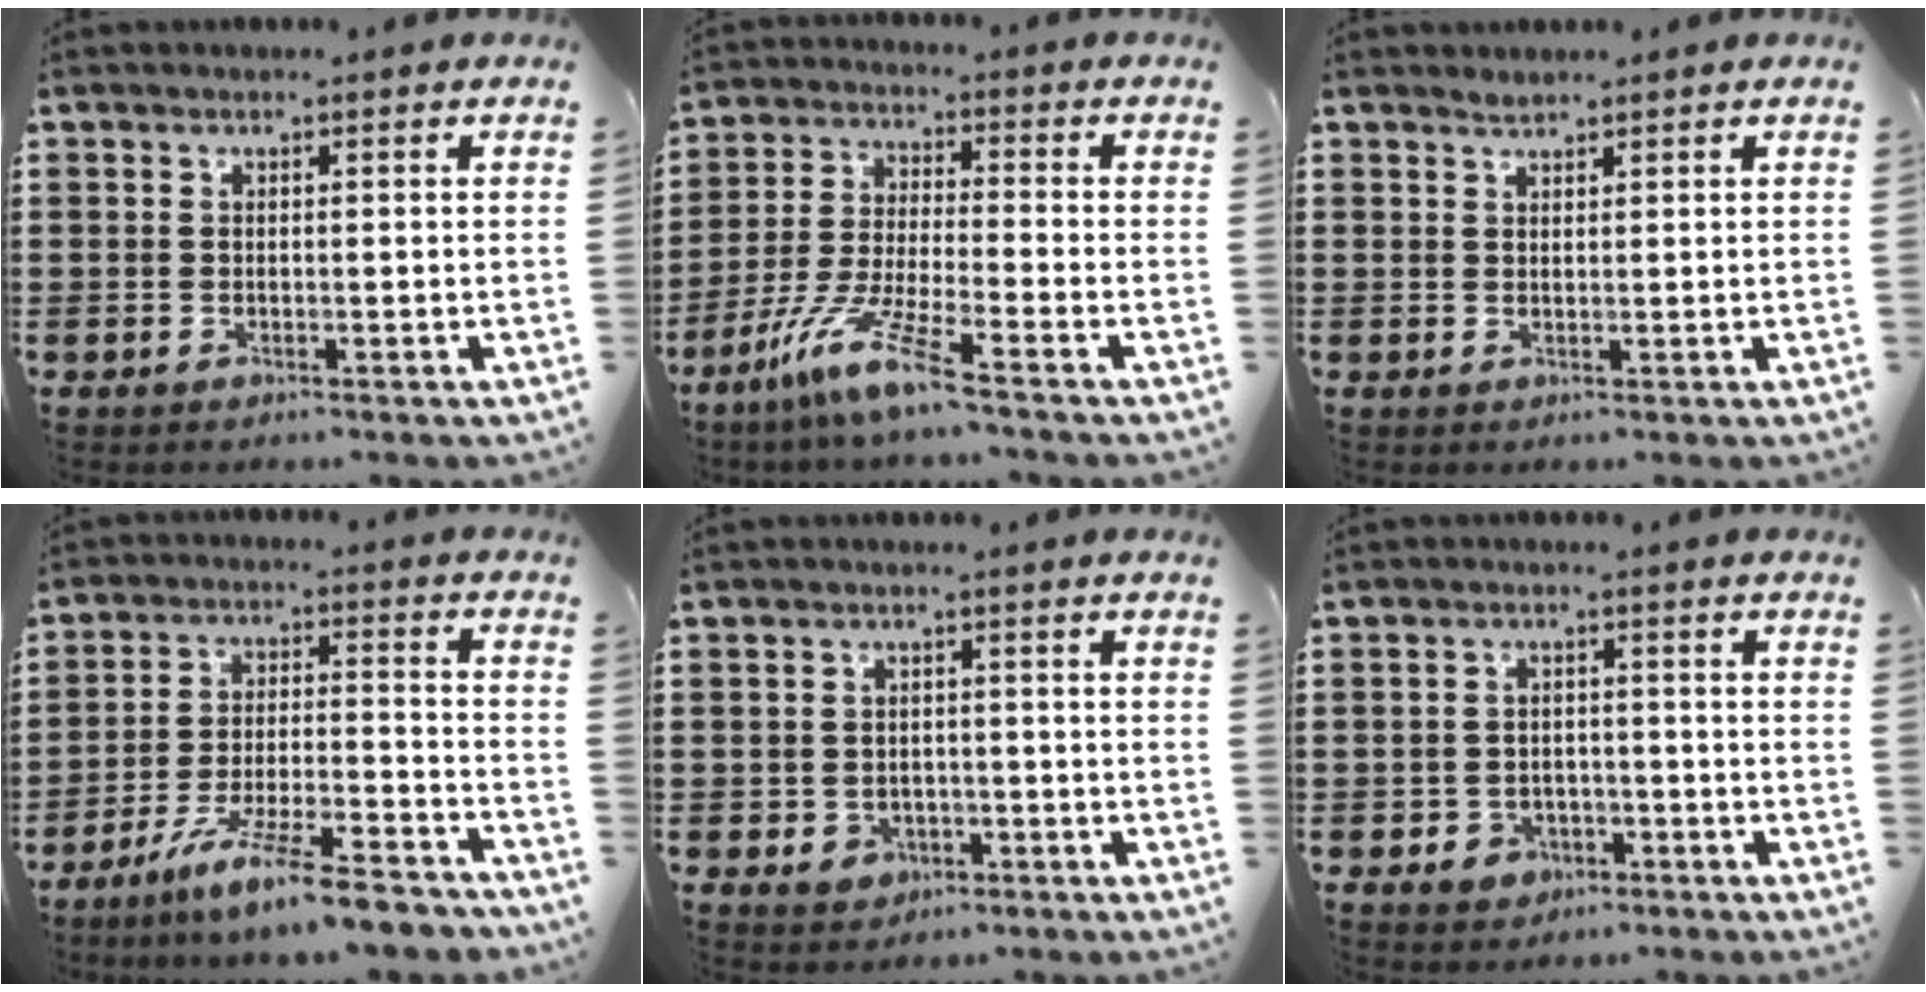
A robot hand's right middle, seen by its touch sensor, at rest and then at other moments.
{"total": 8.9, "force": [-6.2, 0.1, 6.4], "torque": [-0.140, -0.016, -0.123]}
{"total": 1.0, "force": [0.9, 0.2, 0.0], "torque": [-0.002, 0.000, 0.018]}
{"total": 9.6, "force": [-8.1, 0.1, 5.1], "torque": [-0.089, 0.008, -0.155]}
{"total": 2.1, "force": [-1.1, 1.7, 0.7], "torque": [-0.018, 0.002, -0.025]}
{"total": 2.5, "force": [-1.7, 1.8, 0.5], "torque": [-0.016, 0.001, -0.036]}